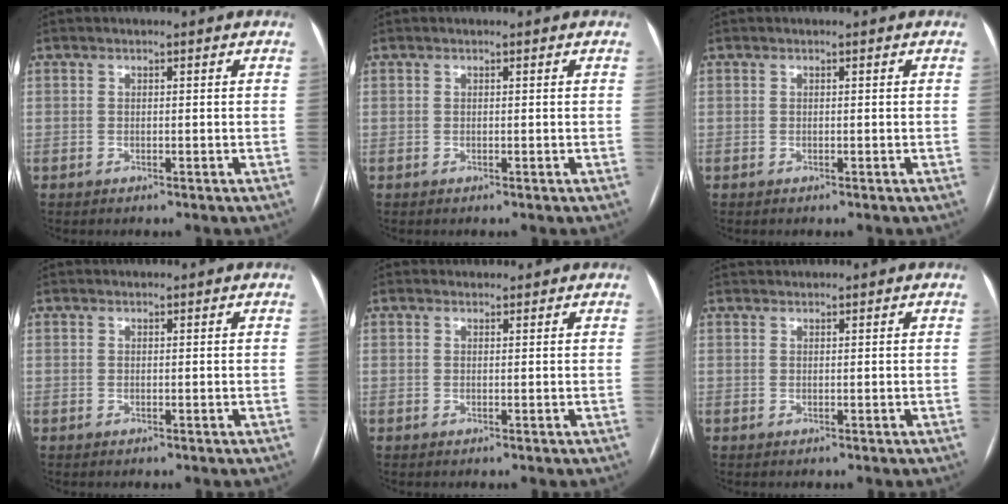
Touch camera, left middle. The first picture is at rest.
{"total": 0.0}
{"total": 0.0}
{"total": 0.9, "force": [0.9, 0.2, 0.1], "torque": [-0.006, 0.017, 0.016]}
{"total": 1.3, "force": [1.2, 0.5, -0.1], "torque": [-0.003, 0.012, 0.018]}
{"total": 1.5, "force": [1.5, 0.1, 0.0], "torque": [-0.004, 0.020, 0.030]}